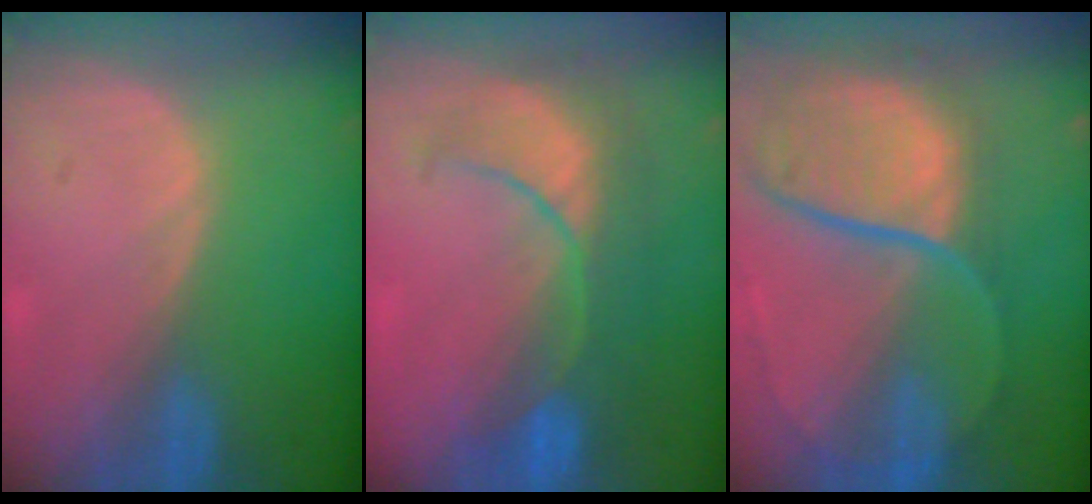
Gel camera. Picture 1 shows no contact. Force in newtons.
{"total": 8.7, "press": 8.5, "slide": 2.1}
{"total": 11.7, "press": 9.7, "slide": 6.5}